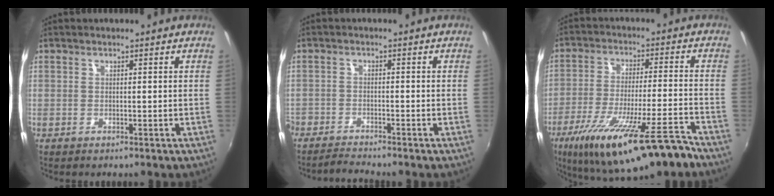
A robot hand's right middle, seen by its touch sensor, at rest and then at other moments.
{"total": 3.1, "force": [-3.1, 0.0, 0.2], "torque": [-0.021, -0.009, -0.066]}
{"total": 20.9, "force": [-14.4, 3.2, 14.8], "torque": [-0.264, -0.054, -0.228]}